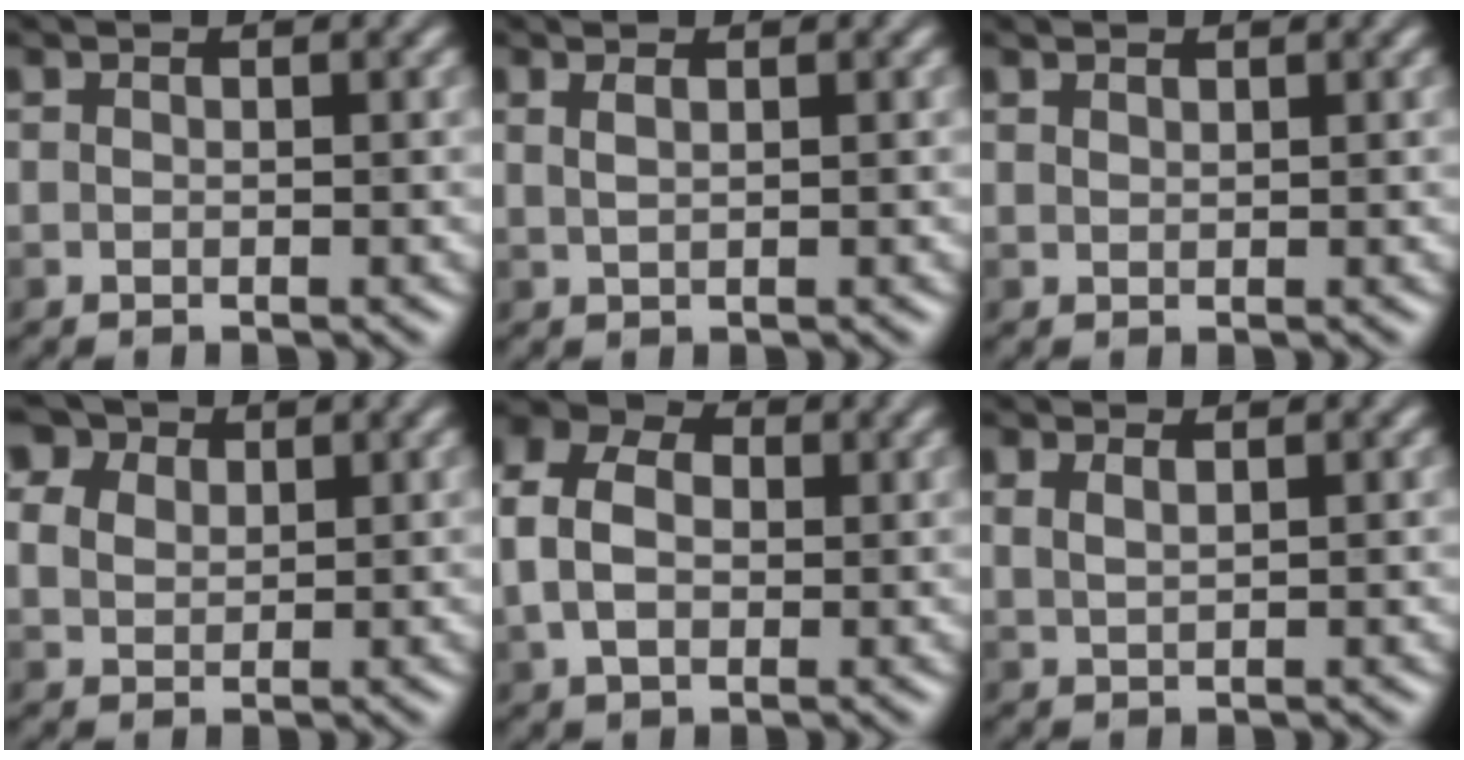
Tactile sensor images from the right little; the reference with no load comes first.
{"total": 1.4, "force": [0.7, 0.5, 1.1], "torque": [-0.013, 0.003, 0.004]}
{"total": 0.9, "force": [0.8, 0.3, 0.2], "torque": [-0.009, -0.003, 0.023]}
{"total": 9.9, "force": [6.0, 6.4, 4.6], "torque": [-0.120, 0.028, 0.095]}
{"total": 6.0, "force": [0.4, 4.4, 4.1], "torque": [-0.109, 0.015, 0.006]}
{"total": 1.4, "force": [0.9, 0.6, 1.0], "torque": [-0.021, 0.004, 0.017]}